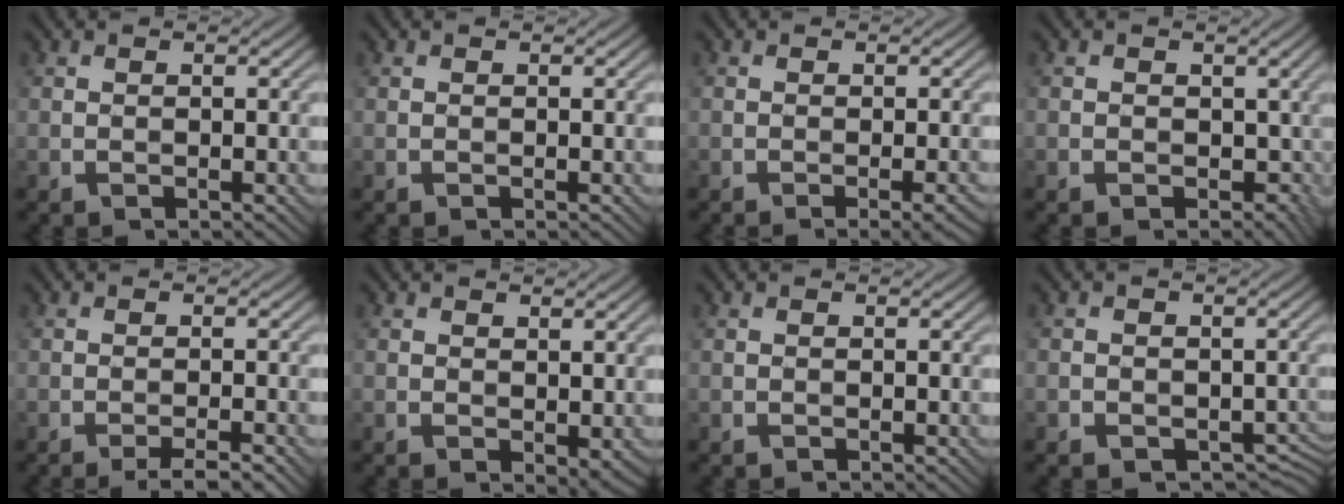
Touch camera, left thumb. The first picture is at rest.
{"total": 0.0}
{"total": 1.9, "force": [-1.0, 0.2, 1.6], "torque": [-0.022, 0.008, -0.020]}
{"total": 2.6, "force": [-0.2, 2.5, 0.9], "torque": [-0.011, -0.011, -0.003]}
{"total": 2.5, "force": [-1.7, 0.0, 1.8], "torque": [-0.024, 0.013, -0.034]}
{"total": 1.4, "force": [0.2, 0.8, 1.1], "torque": [-0.019, -0.004, 0.007]}
{"total": 0.0}
{"total": 3.0, "force": [-1.2, 2.7, 0.5], "torque": [-0.002, -0.002, -0.015]}